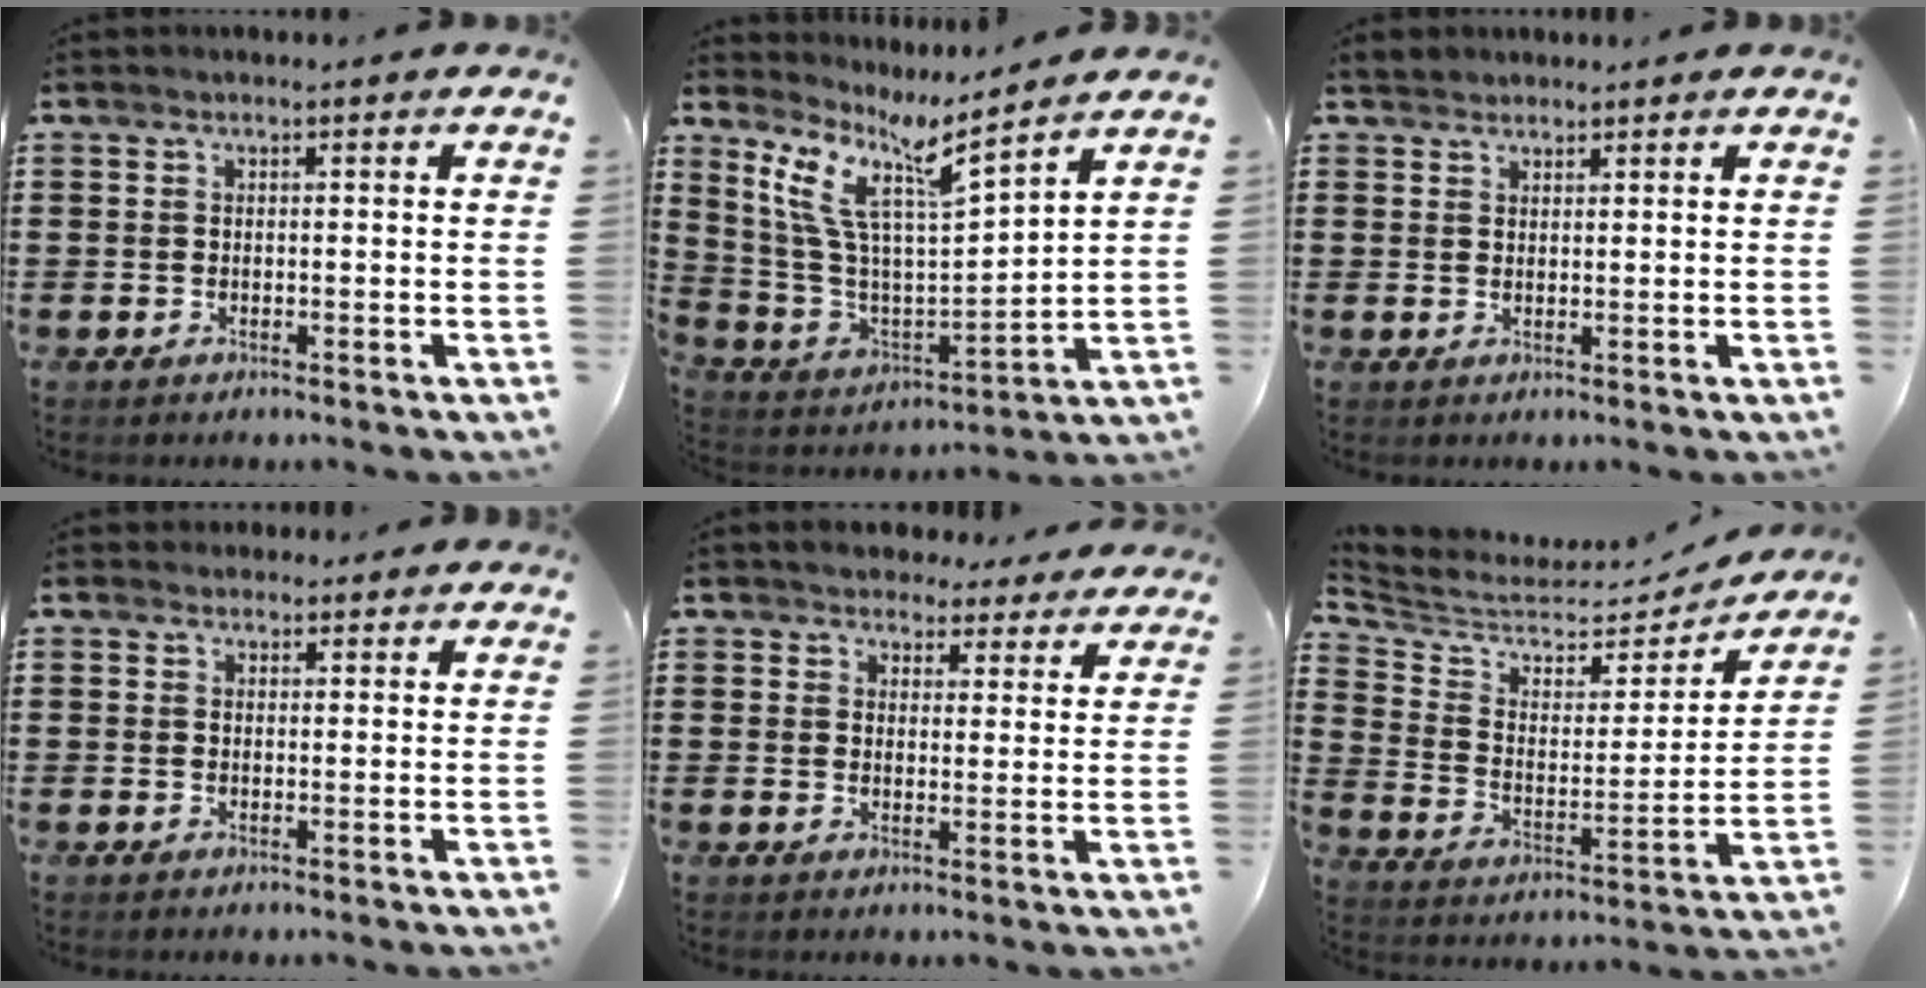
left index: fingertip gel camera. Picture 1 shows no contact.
{"total": 9.5, "force": [6.4, 1.7, 6.9], "torque": [-0.169, -0.044, 0.102]}
{"total": 1.6, "force": [1.5, 0.5, 0.0], "torque": [-0.004, 0.002, 0.031]}
{"total": 1.9, "force": [1.7, 0.9, 0.1], "torque": [-0.006, 0.005, 0.034]}
{"total": 3.9, "force": [3.7, 1.0, 0.1], "torque": [-0.010, -0.014, 0.067]}
{"total": 5.8, "force": [5.2, 2.2, 1.4], "torque": [-0.062, -0.041, 0.085]}